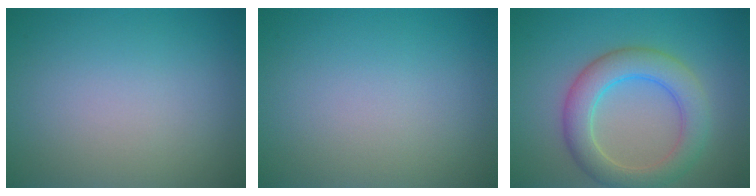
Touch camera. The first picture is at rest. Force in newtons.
{"total": 0.0}
{"total": 5.4, "press": 5.4, "slide": 0.2}